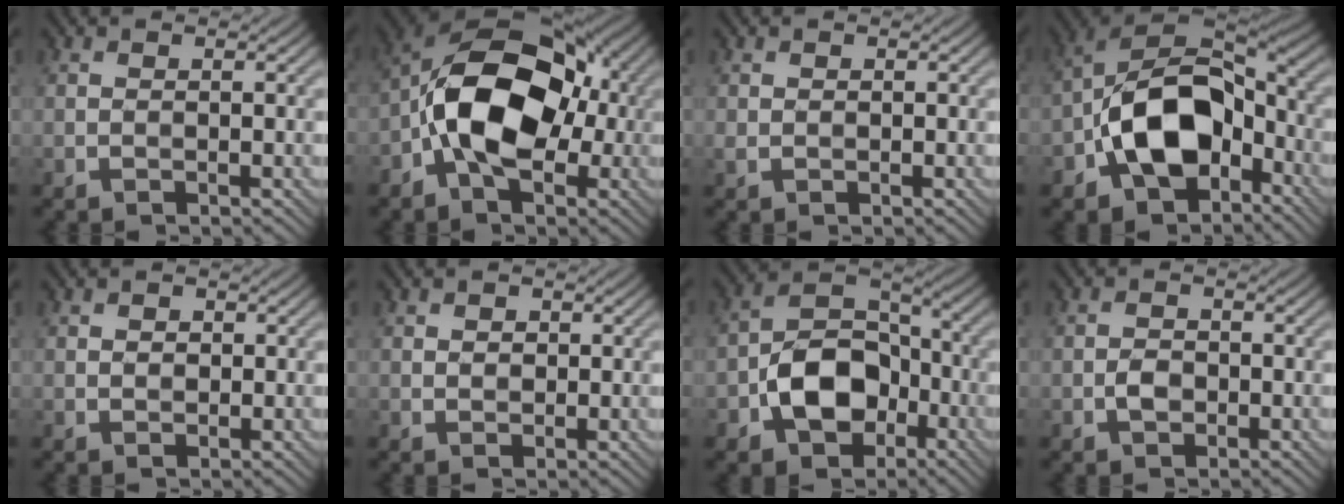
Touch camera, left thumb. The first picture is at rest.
{"total": 14.0, "force": [-2.3, 8.7, 10.7], "torque": [-0.174, 0.017, -0.061]}
{"total": 1.0, "force": [0.3, 0.9, 0.4], "torque": [-0.014, 0.000, 0.007]}
{"total": 14.3, "force": [-4.7, 9.0, 10.0], "torque": [-0.199, -0.008, -0.100]}
{"total": 1.0, "force": [0.2, 0.9, 0.5], "torque": [-0.012, -0.001, 0.001]}
{"total": 1.3, "force": [0.3, 1.1, 0.6], "torque": [-0.016, 0.000, 0.002]}
{"total": 9.9, "force": [-3.9, 6.8, 6.0], "torque": [-0.107, 0.000, -0.081]}
{"total": 2.0, "force": [-1.0, 1.4, 1.2], "torque": [-0.025, 0.000, -0.022]}